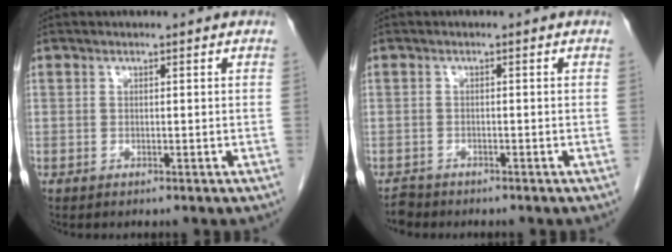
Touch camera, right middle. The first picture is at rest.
{"total": 1.8, "force": [-1.7, 0.6, -0.2], "torque": [-0.004, -0.005, -0.030]}